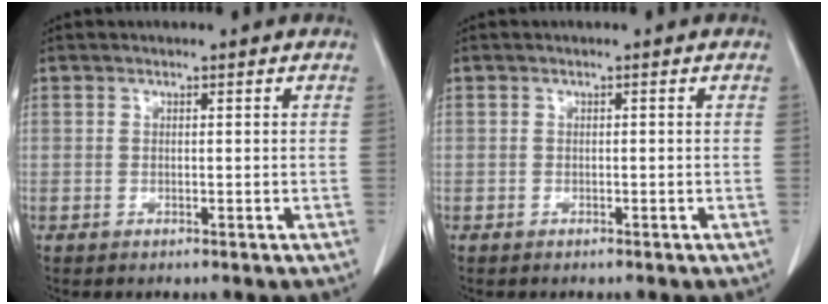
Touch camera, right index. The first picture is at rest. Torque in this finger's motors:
{"motor_torque": [0.06, -0.08, -0.03, 0.00]}